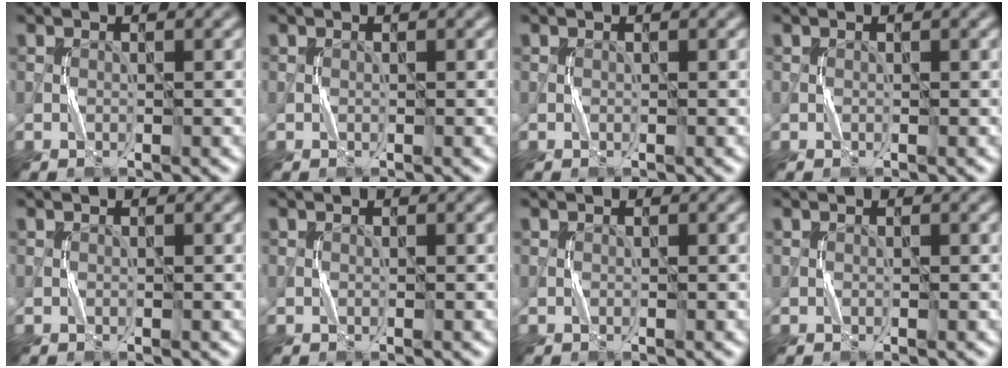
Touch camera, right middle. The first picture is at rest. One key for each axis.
{"total": 0.0}
{"total": 0.0}
{"total": 0.0}
{"total": 0.0}
{"total": 0.0}
{"total": 0.0}
{"total": 0.0}